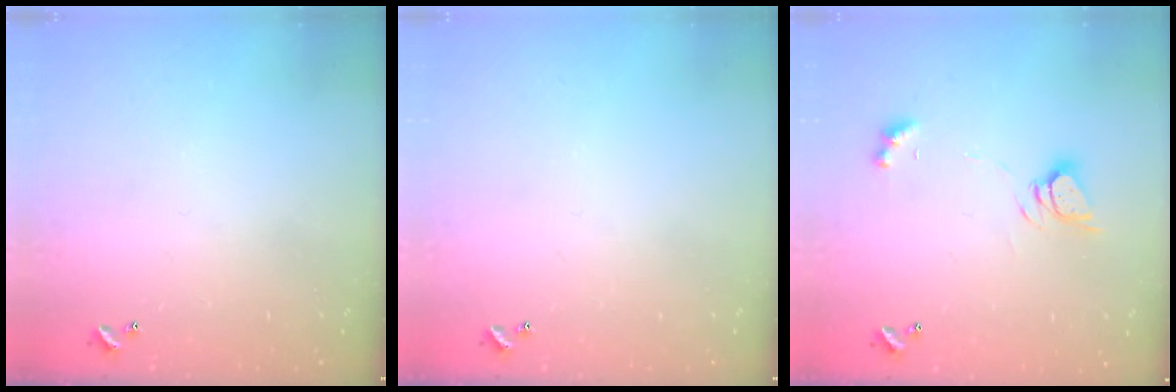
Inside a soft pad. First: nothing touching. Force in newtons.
{"total": 0.0}
{"total": 5.0, "press": 5.0, "slide": 0.3}